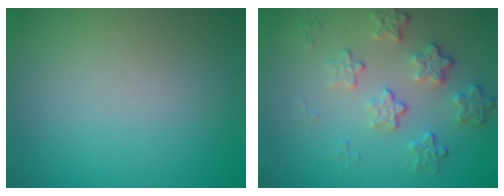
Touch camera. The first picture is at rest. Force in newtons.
{"total": 4.1, "press": 3.0, "slide": 2.8}